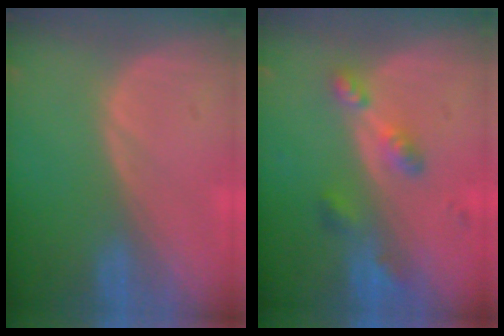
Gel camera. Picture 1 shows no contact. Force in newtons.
{"total": 5.3, "press": 4.7, "slide": 2.4}